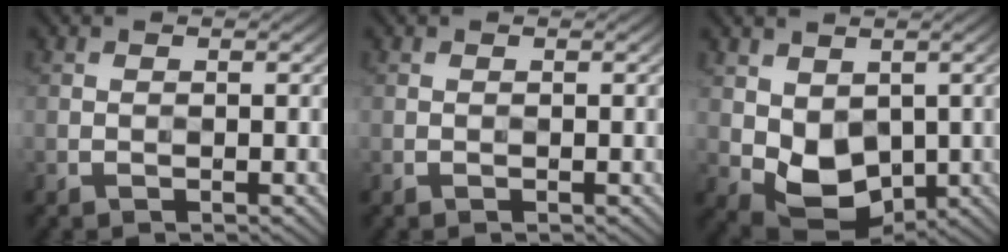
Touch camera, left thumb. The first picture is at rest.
{"total": 0.0}
{"total": 6.3, "force": [0.4, 4.6, 4.3], "torque": [-0.103, -0.019, 0.016]}